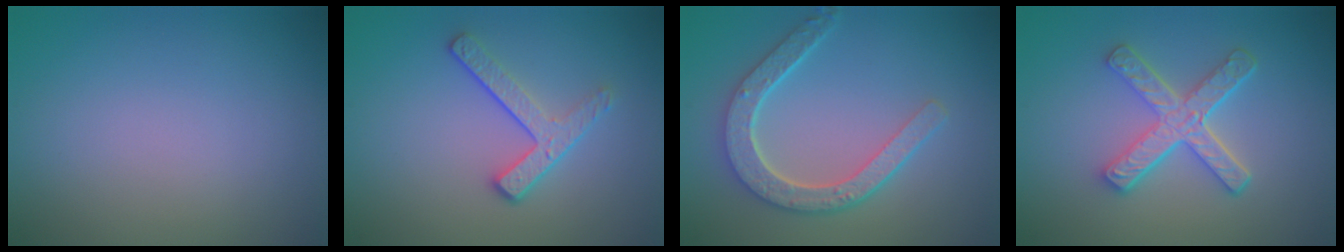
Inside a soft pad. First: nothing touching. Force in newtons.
{"total": 3.1, "press": 2.5, "slide": 1.8}
{"total": 5.0, "press": 4.0, "slide": 3.1}
{"total": 4.8, "press": 3.6, "slide": 3.2}